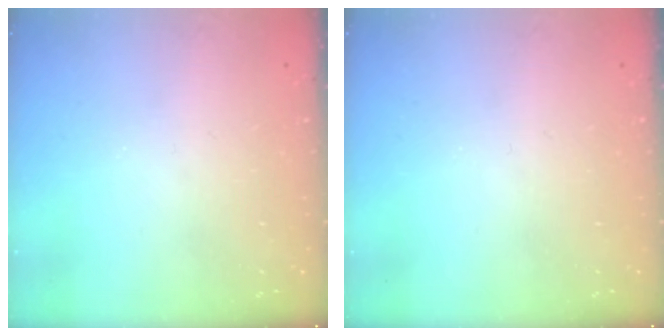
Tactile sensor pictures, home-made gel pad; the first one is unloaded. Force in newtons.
{"total": 0.0}